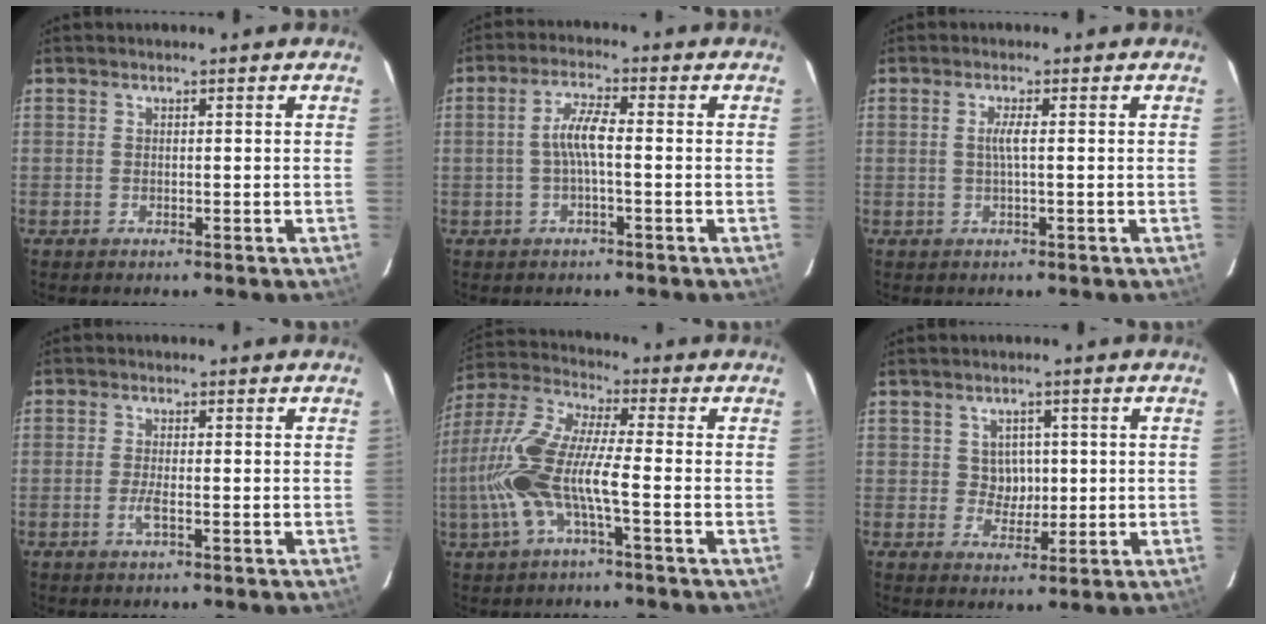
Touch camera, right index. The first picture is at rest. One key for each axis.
{"total": 4.5, "fx": -0.7, "fy": 0.6, "fz": 4.5, "tx": -0.091, "ty": 0.009, "tz": -0.012}
{"total": 1.8, "fx": 0.0, "fy": -0.4, "fz": 1.8, "tx": -0.035, "ty": 0.000, "tz": -0.001}
{"total": 2.5, "fx": -0.9, "fy": 0.3, "fz": 2.3, "tx": -0.048, "ty": -0.004, "tz": -0.018}
{"total": 14.2, "fx": -3.4, "fy": 2.7, "fz": 13.5, "tx": -0.283, "ty": 0.001, "tz": -0.068}
{"total": 3.8, "fx": 0.5, "fy": 3.5, "fz": 1.3, "tx": -0.019, "ty": 0.009, "tz": 0.010}